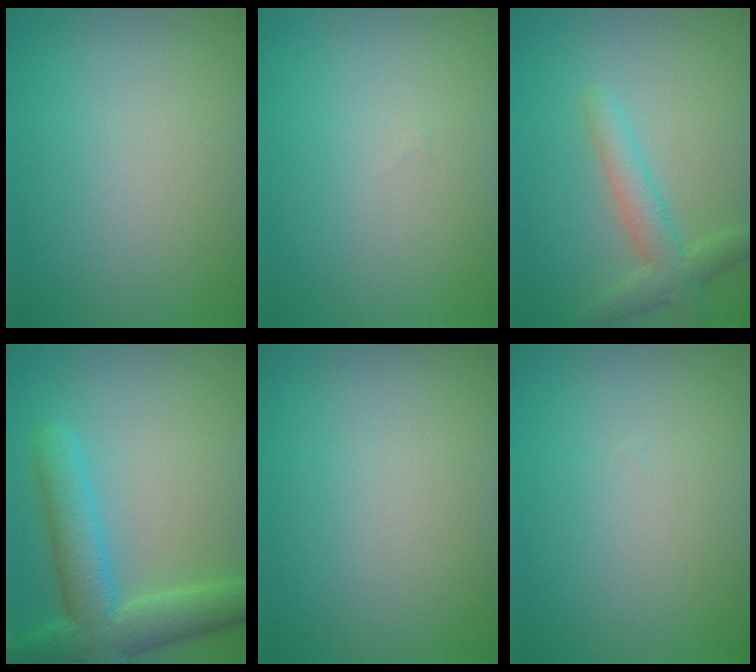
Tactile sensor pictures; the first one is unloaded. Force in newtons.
{"total": 0.0}
{"total": 3.4, "press": 3.4, "slide": 0.3}
{"total": 7.3, "press": 7.2, "slide": 0.5}
{"total": 0.0}
{"total": 0.0}